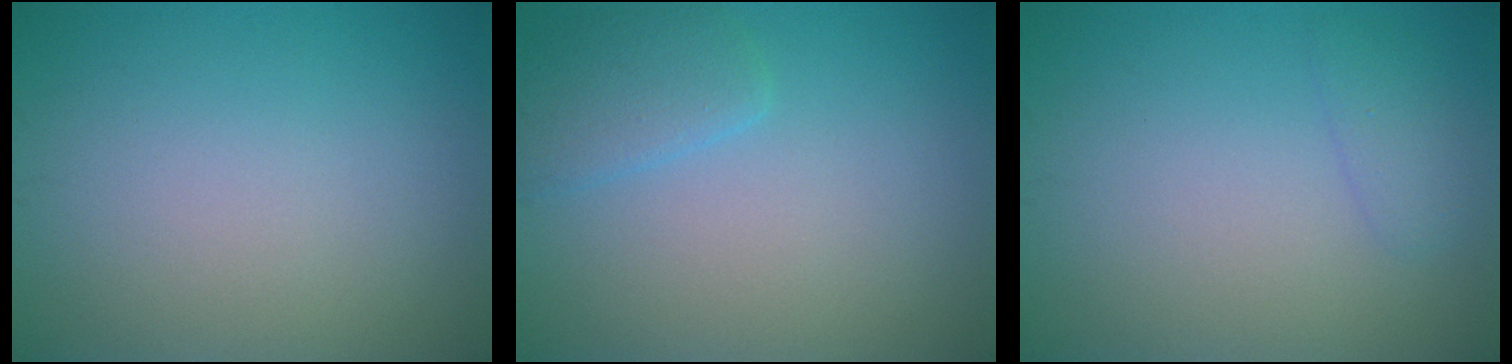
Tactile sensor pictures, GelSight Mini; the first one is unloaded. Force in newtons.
{"total": 2.3, "press": 2.3, "slide": 0.2}
{"total": 1.3, "press": 1.3, "slide": 0.1}